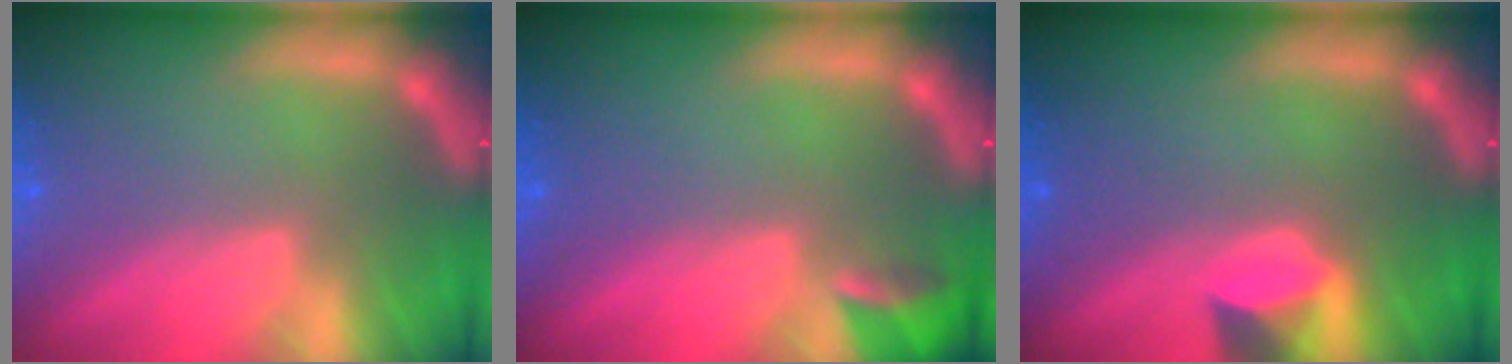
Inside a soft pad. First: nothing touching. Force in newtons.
{"total": 2.4}
{"total": 2.4}